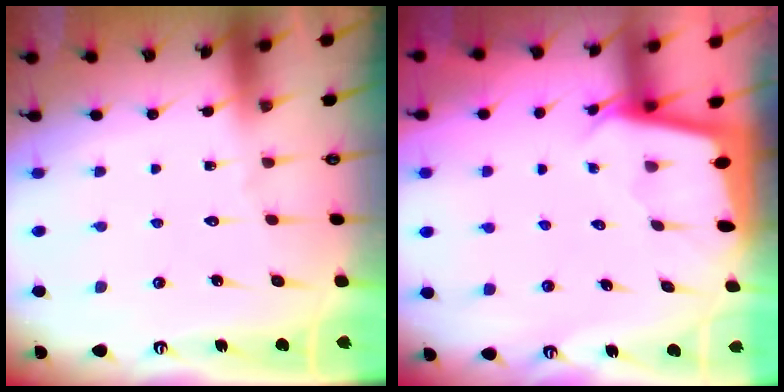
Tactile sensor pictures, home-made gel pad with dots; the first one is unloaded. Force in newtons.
{"total": 1.9, "press": 1.9, "slide": 0.1}